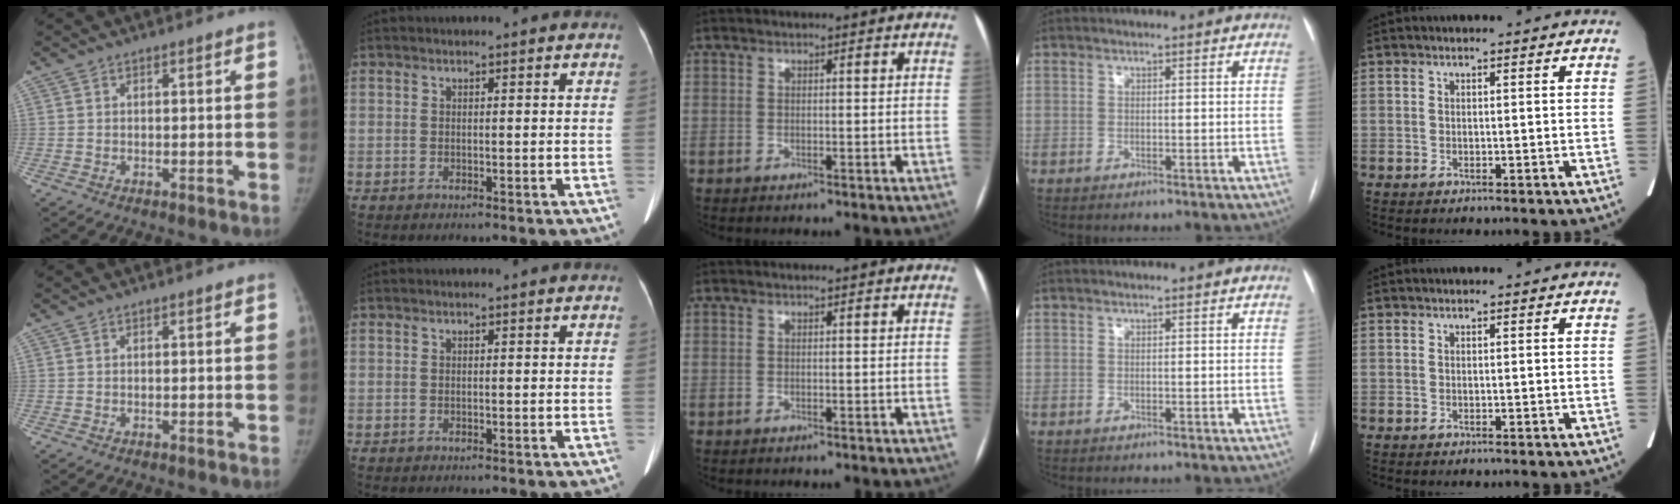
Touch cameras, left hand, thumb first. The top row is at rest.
{}